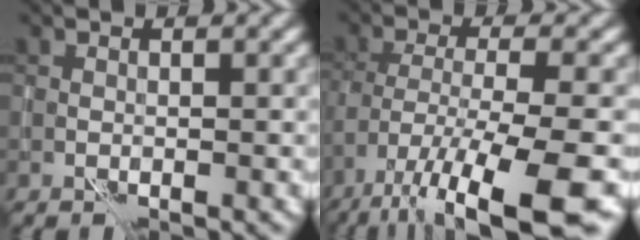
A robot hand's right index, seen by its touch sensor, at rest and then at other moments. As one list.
[{"total": 11.6, "force": [-7.6, 2.8, 8.4], "torque": [-0.161, -0.019, -0.116]}]